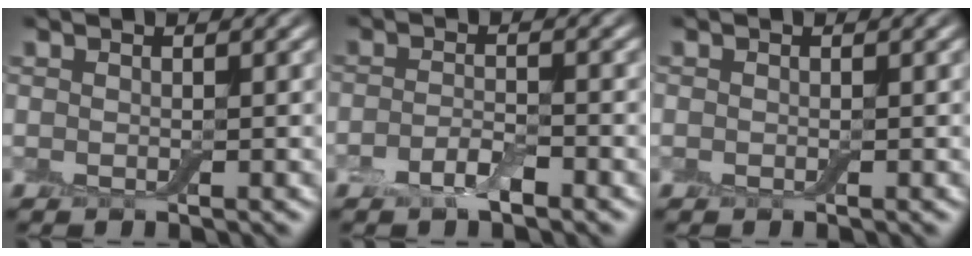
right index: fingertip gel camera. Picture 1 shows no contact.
{"total": 2.5, "force": [-1.4, 0.9, 1.8], "torque": [-0.040, 0.001, -0.032]}
{"total": 0.0}